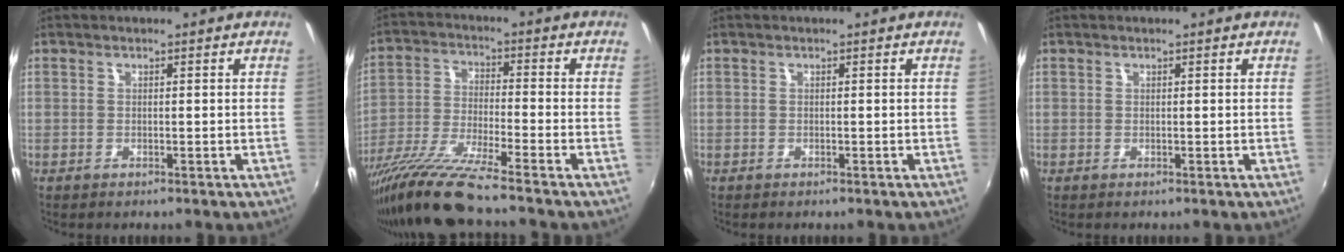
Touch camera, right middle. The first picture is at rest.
{"total": 13.7, "force": [-11.3, -0.9, 7.7], "torque": [-0.156, -0.033, -0.214]}
{"total": 0.0}
{"total": 0.0}